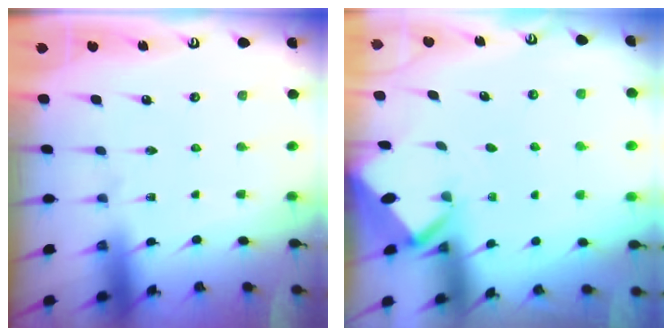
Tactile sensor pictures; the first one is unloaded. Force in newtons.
{"total": 2.0, "press": 2.0, "slide": 0.2}